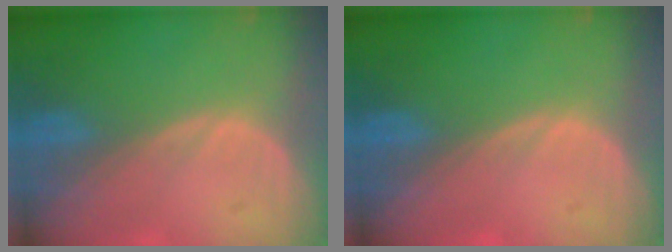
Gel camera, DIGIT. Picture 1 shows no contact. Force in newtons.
{"total": 0.0}